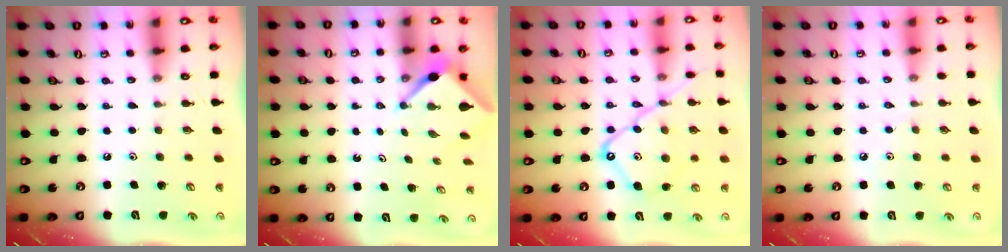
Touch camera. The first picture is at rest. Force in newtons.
{"total": 3.2, "press": 3.2, "slide": 0.1}
{"total": 16.5, "press": 16.4, "slide": 1.6}
{"total": 6.1, "press": 6.0, "slide": 1.0}